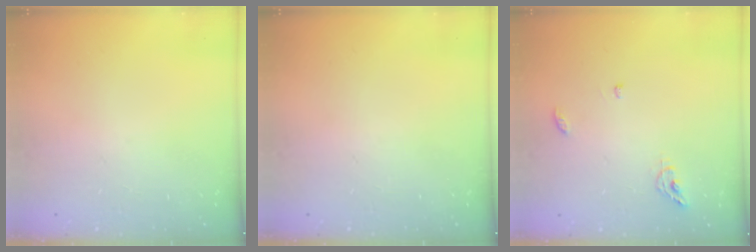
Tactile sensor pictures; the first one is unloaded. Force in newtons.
{"total": 0.0}
{"total": 6.4, "press": 6.4, "slide": 0.1}